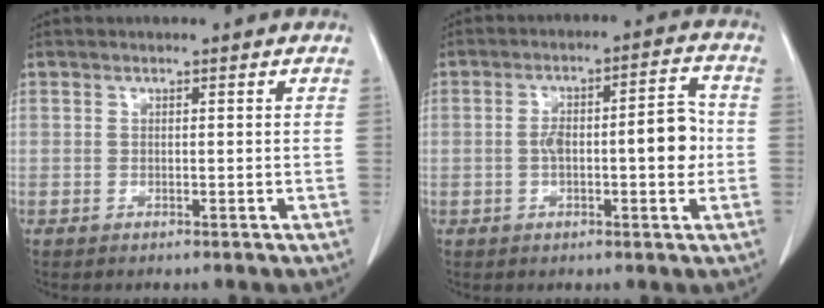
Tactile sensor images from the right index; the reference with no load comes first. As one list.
[{"total": 9.3, "force": [-0.7, 2.5, 8.9], "torque": [-0.141, 0.026, -0.009]}]